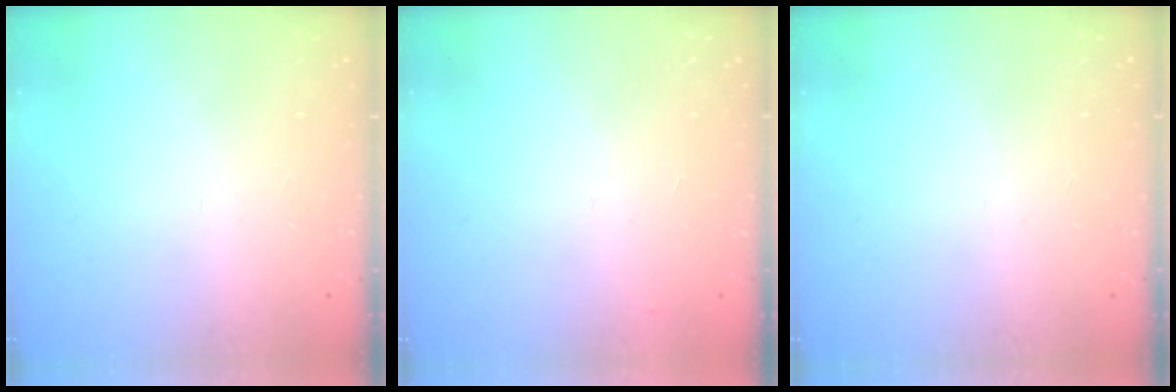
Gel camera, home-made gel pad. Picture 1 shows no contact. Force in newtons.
{"total": 2.9, "press": 2.9, "slide": 0.1}
{"total": 0.0}